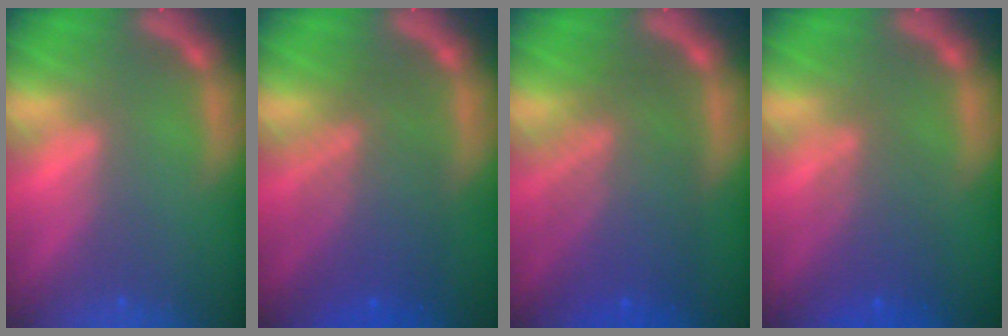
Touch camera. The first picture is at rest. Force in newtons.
{"total": 7.0}
{"total": 8.1}
{"total": 4.1}